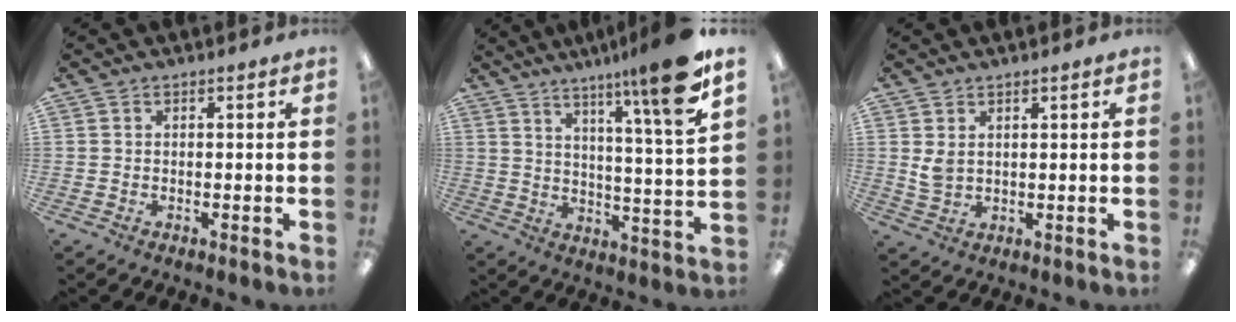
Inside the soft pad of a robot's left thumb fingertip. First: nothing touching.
{"total": 13.1, "force": [9.3, -0.7, 9.2], "torque": [-0.146, -0.055, 0.138]}
{"total": 3.4, "force": [1.7, 1.9, 2.3], "torque": [-0.039, -0.001, 0.028]}